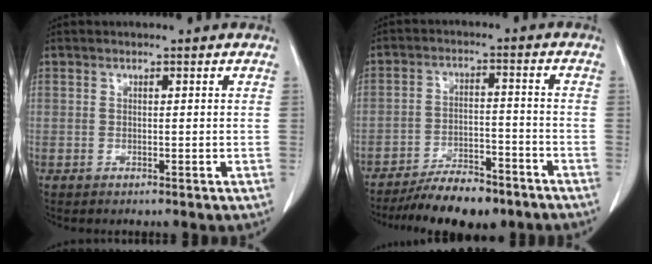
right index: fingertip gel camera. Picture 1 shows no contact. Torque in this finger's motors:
{"motor_torque": [0.29, -0.37, 0.56, 0.14]}